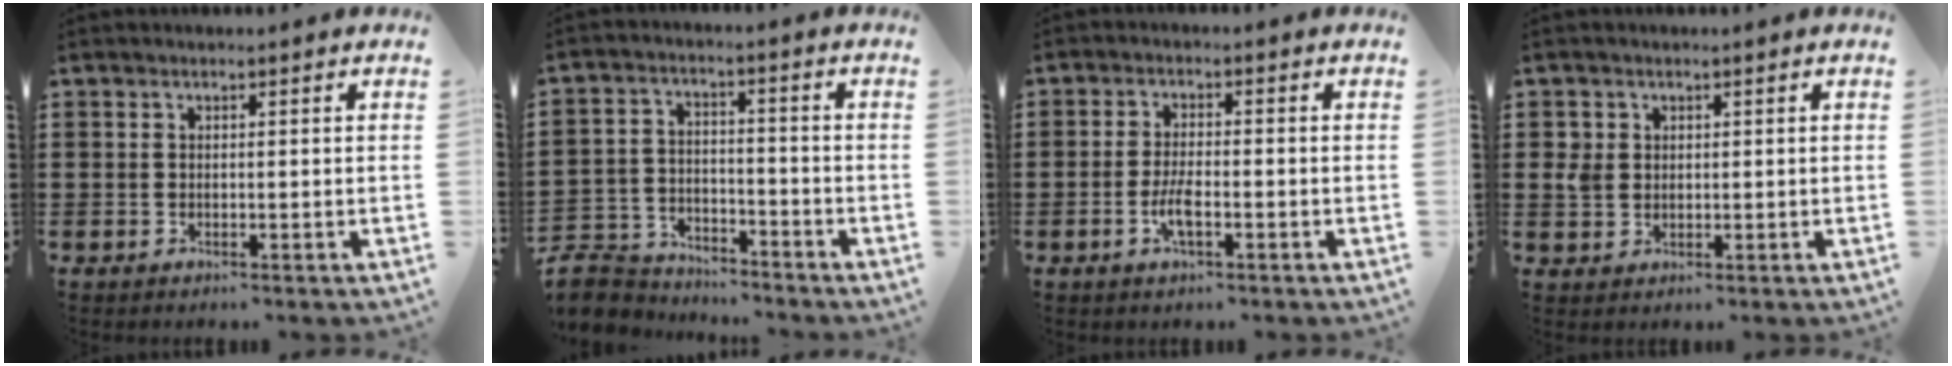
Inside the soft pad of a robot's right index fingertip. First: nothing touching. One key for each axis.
{"total": 6.6, "fx": -6.4, "fy": 1.7, "fz": 0.4, "tx": -0.030, "ty": 0.012, "tz": -0.135}
{"total": 3.6, "fx": -1.5, "fy": 1.0, "fz": 3.2, "tx": -0.069, "ty": -0.003, "tz": -0.029}
{"total": 2.4, "fx": 0.5, "fy": 2.1, "fz": 1.1, "tx": -0.029, "ty": 0.008, "tz": 0.010}